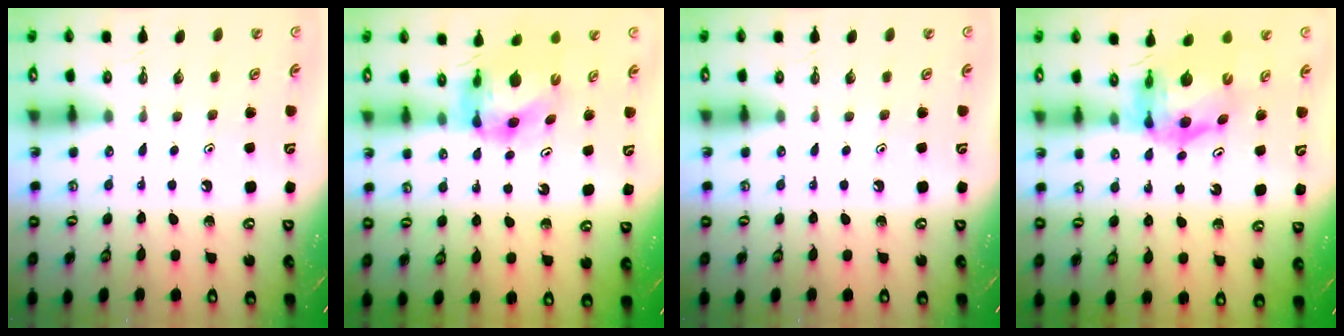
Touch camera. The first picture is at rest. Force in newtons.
{"total": 7.4, "press": 7.3, "slide": 0.9}
{"total": 0.0}
{"total": 10.6, "press": 10.6, "slide": 1.2}